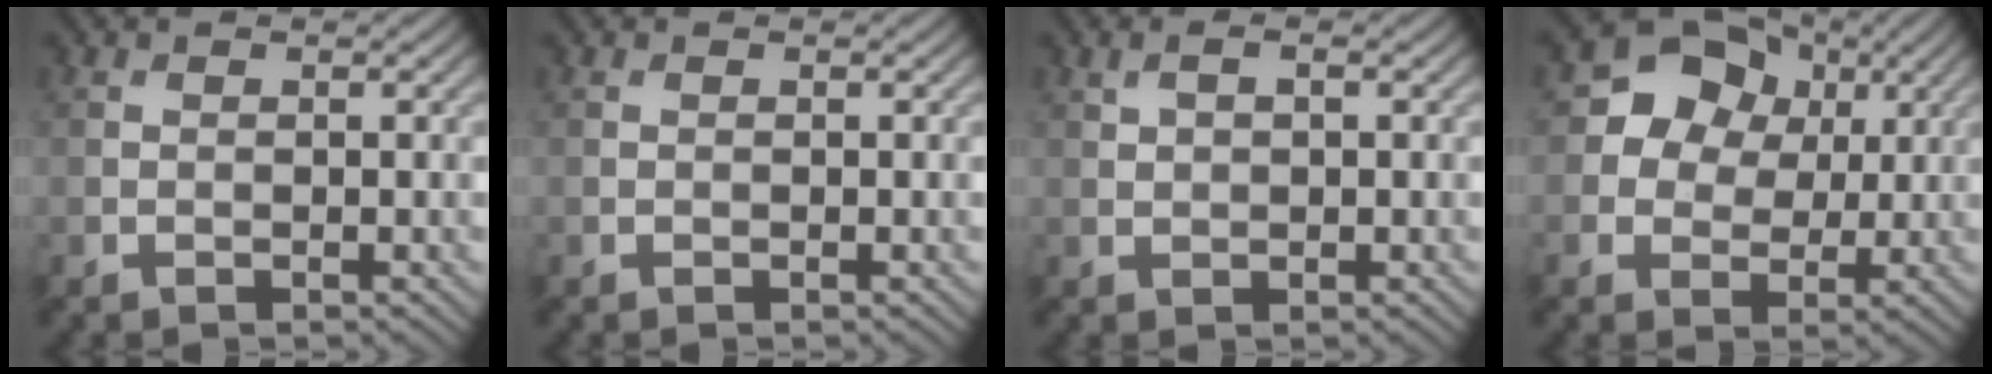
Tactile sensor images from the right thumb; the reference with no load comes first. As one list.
[{"total": 0.0}, {"total": 2.0, "force": [0.8, 1.0, 1.6], "torque": [-0.035, 0.002, 0.016]}, {"total": 9.5, "force": [2.9, 8.1, 4.1], "torque": [-0.087, 0.030, 0.033]}]